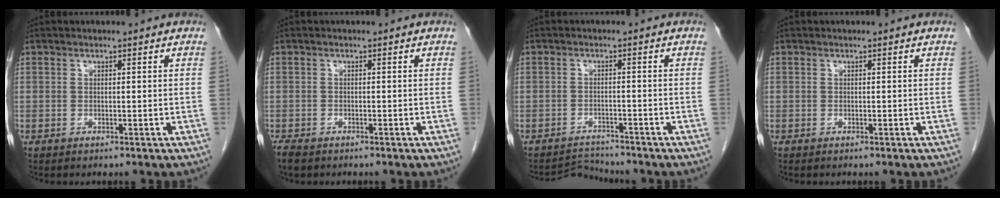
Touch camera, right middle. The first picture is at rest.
{"total": 2.7, "force": [-2.1, 1.0, 1.2], "torque": [-0.027, -0.006, -0.033]}
{"total": 3.2, "force": [-2.9, -0.1, -1.4], "torque": [0.027, -0.005, -0.046]}
{"total": 0.0}